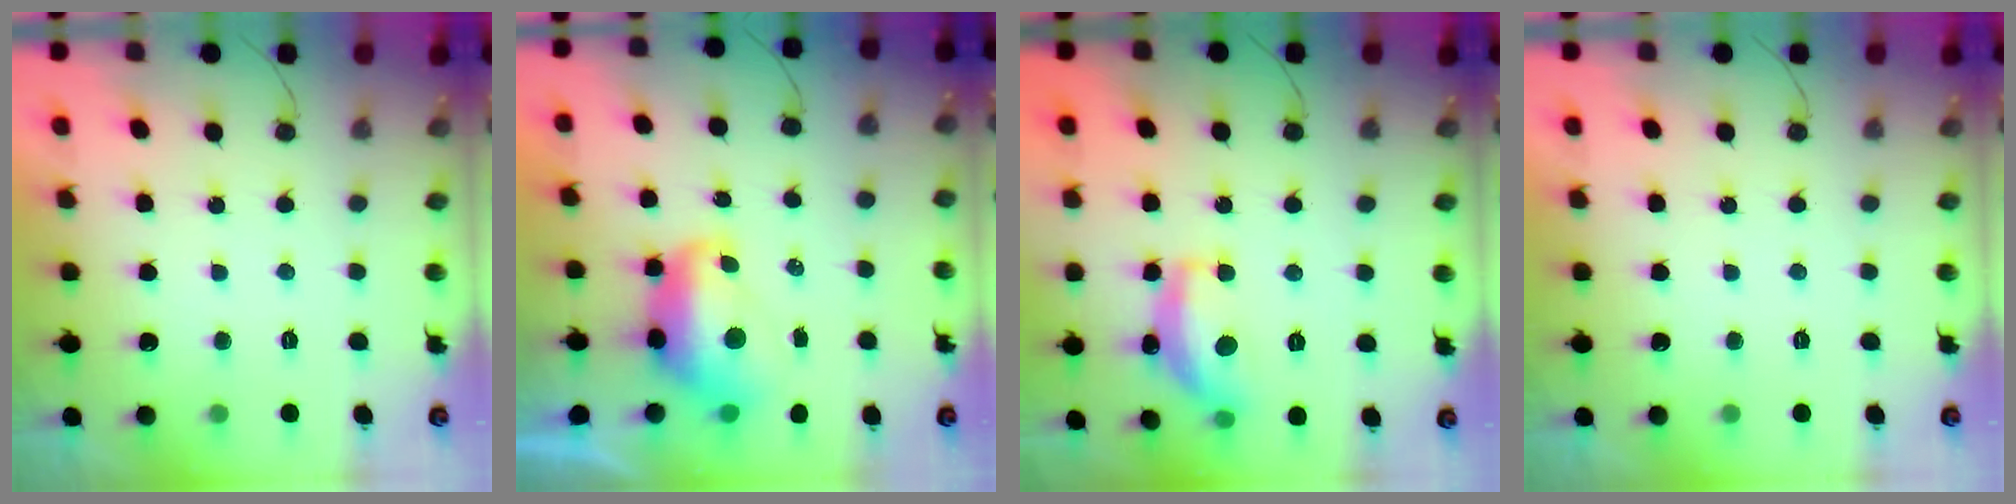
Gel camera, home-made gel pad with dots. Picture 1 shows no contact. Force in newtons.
{"total": 9.6, "press": 9.5, "slide": 0.9}
{"total": 13.7, "press": 13.6, "slide": 0.8}
{"total": 0.0}